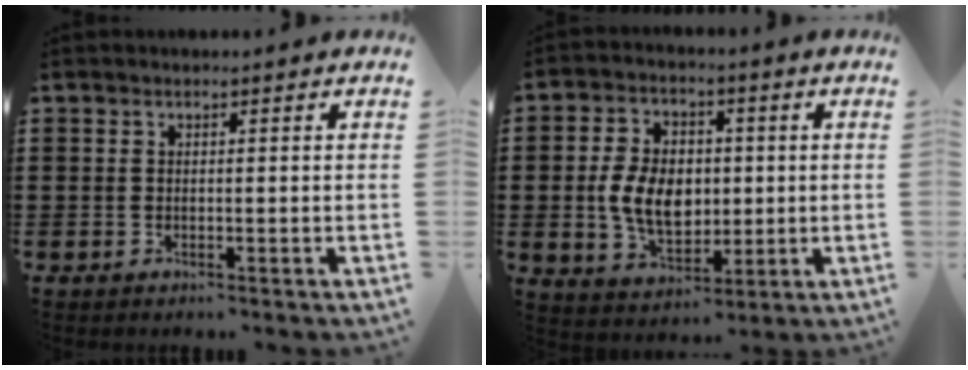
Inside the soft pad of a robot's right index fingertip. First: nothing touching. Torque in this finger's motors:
{"motor_torque": [2.02, -0.12, 0.44, 0.21]}